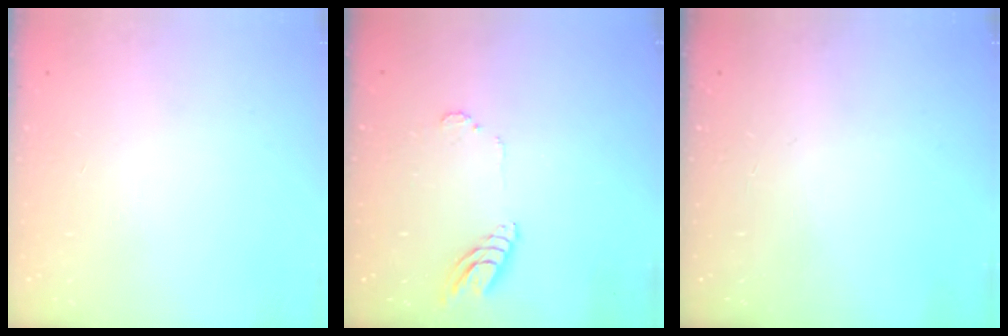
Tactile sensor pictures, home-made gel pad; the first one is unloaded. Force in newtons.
{"total": 9.4, "press": 9.3, "slide": 1.1}
{"total": 2.3, "press": 2.3, "slide": 0.2}